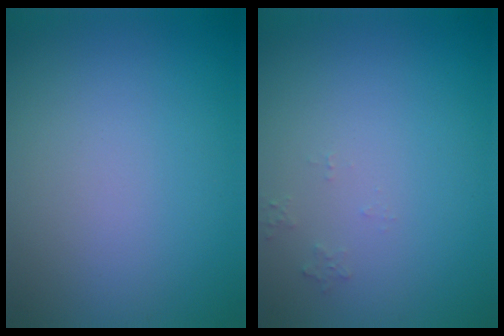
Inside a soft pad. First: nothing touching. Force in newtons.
{"total": 0.8, "press": 0.7, "slide": 0.2}